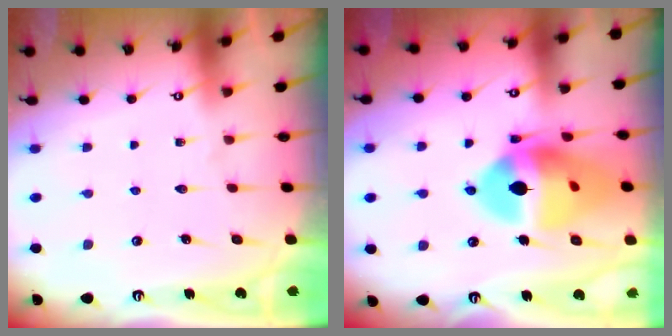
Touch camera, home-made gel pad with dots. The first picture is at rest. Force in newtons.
{"total": 18.5, "press": 17.5, "slide": 5.9}